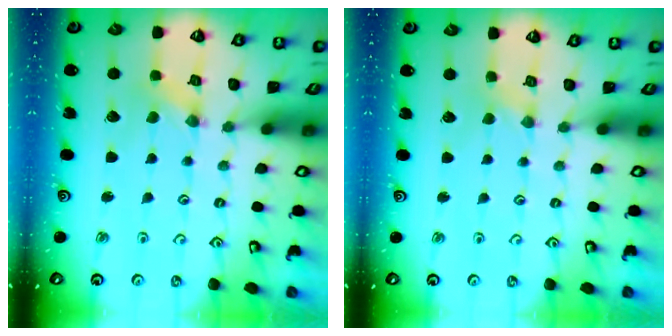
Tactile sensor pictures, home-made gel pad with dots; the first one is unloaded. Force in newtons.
{"total": 1.3, "press": 1.3, "slide": 0.2}